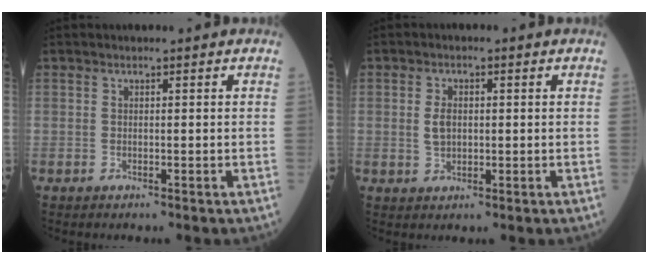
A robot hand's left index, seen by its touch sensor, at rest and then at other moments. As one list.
[{"total": 3.0, "force": [0.3, 1.8, 2.3], "torque": [-0.053, 0.005, 0.006]}]